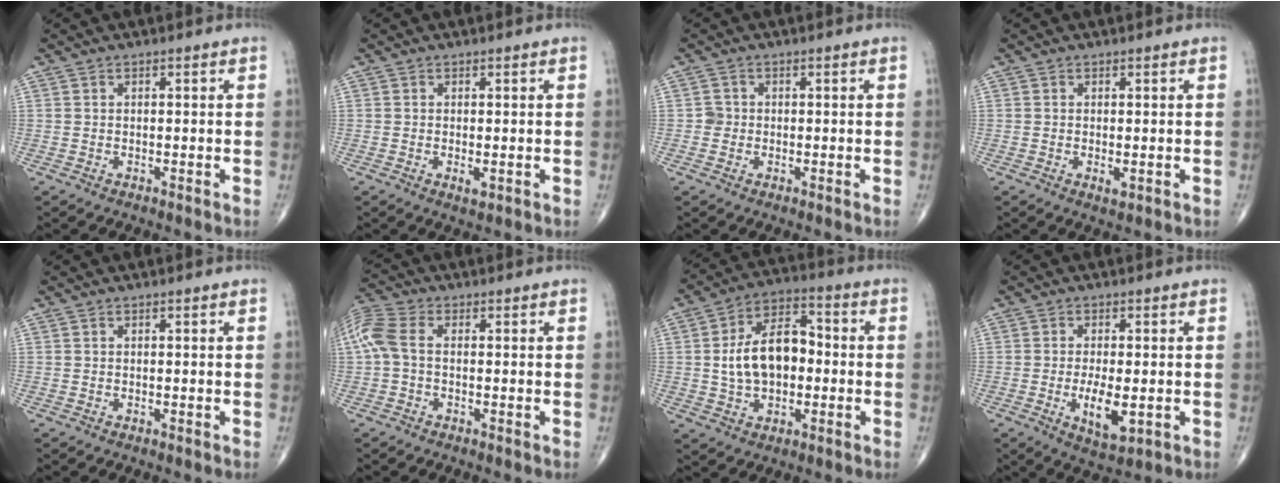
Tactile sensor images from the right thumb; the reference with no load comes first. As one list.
[{"total": 1.6, "force": [-0.3, 0.6, 1.4], "torque": [-0.026, -0.005, -0.004]}, {"total": 1.6, "force": [-0.2, 1.6, 0.3], "torque": [0.007, 0.007, -0.007]}, {"total": 1.3, "force": [-0.2, 0.6, 1.2], "torque": [-0.022, -0.005, -0.001]}, {"total": 0.0}, {"total": 7.0, "force": [0.0, 4.1, 5.6], "torque": [-0.146, 0.023, -0.006]}, {"total": 13.3, "force": [-0.2, 8.2, 10.4], "torque": [-0.162, 0.028, -0.007]}, {"total": 7.0, "force": [-1.4, 2.9, 6.2], "torque": [-0.104, -0.013, -0.017]}]